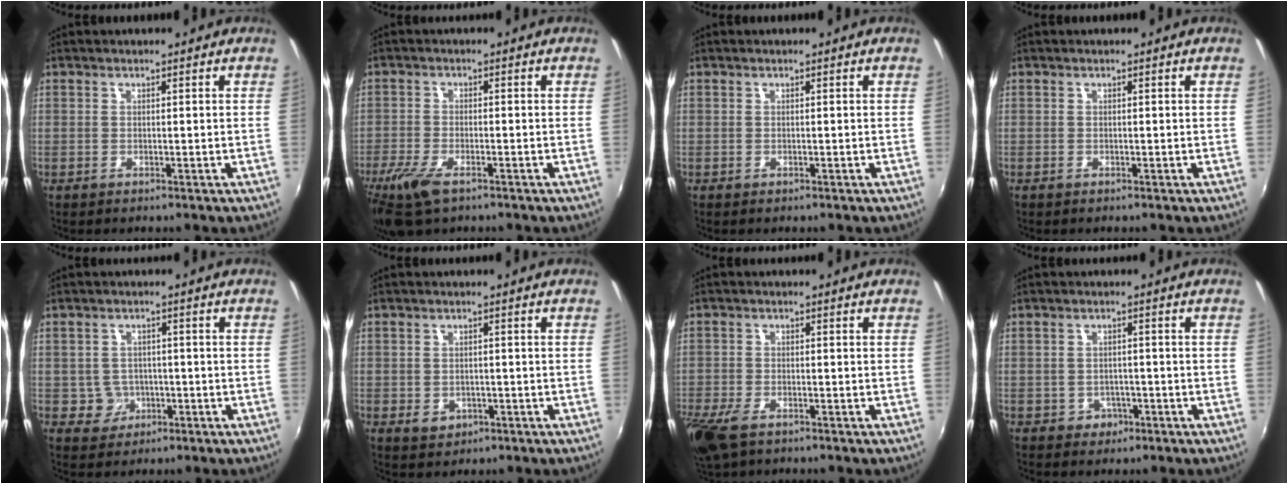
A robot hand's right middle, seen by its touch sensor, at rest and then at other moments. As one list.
[{"total": 7.9, "force": [-5.1, 2.9, 5.2], "torque": [-0.133, -0.027, -0.101]}, {"total": 0.0}, {"total": 0.0}, {"total": 4.2, "force": [-1.2, 4.0, 0.5], "torque": [-0.018, 0.008, -0.012]}, {"total": 3.5, "force": [-1.3, 2.8, 1.6], "torque": [-0.032, -0.003, -0.013]}, {"total": 7.8, "force": [-5.2, 3.4, 4.7], "torque": [-0.126, -0.028, -0.102]}, {"total": 3.1, "force": [-1.4, 2.7, 0.5], "torque": [-0.013, 0.003, -0.018]}]